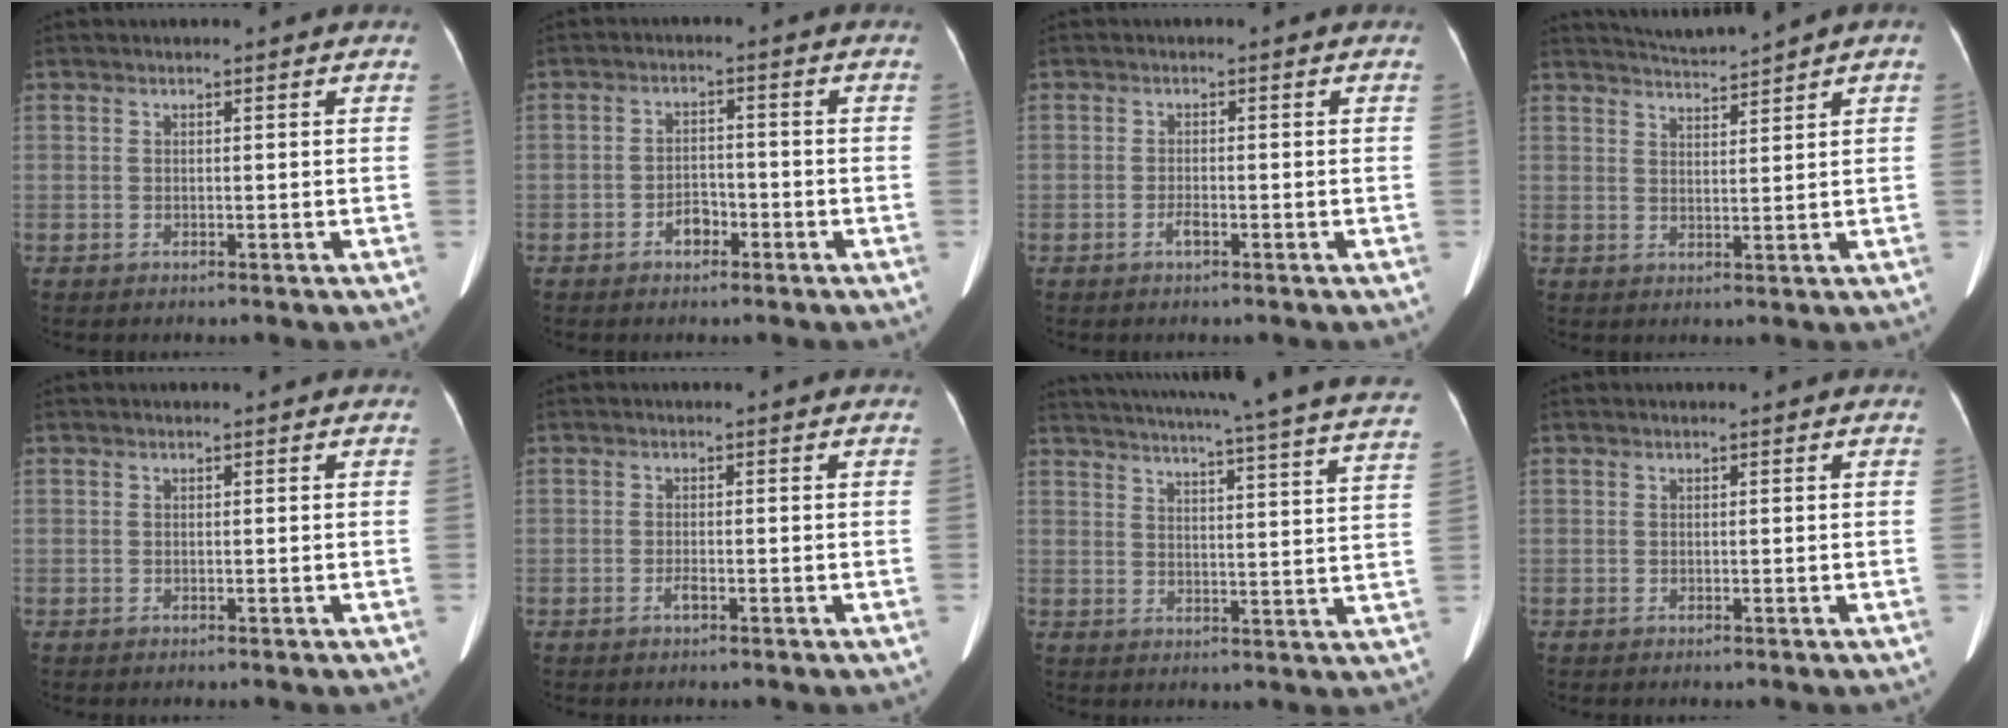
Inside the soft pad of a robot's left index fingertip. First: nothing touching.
{"total": 3.0, "force": [-1.8, 1.8, 1.6], "torque": [-0.027, 0.008, -0.029]}
{"total": 1.3, "force": [-0.8, 0.2, 1.0], "torque": [-0.022, 0.000, -0.014]}
{"total": 3.7, "force": [3.4, -1.1, 0.6], "torque": [-0.013, 0.001, 0.065]}
{"total": 0.0}
{"total": 0.6, "force": [-0.4, 0.1, 0.5], "torque": [-0.014, -0.001, -0.005]}
{"total": 32.7, "force": [29.9, -0.1, 13.2], "torque": [-0.214, -0.073, 0.360]}
{"total": 0.0}